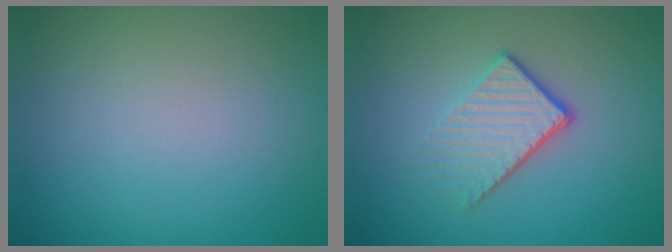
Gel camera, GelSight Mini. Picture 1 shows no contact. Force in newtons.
{"total": 3.9, "press": 2.6, "slide": 2.9}